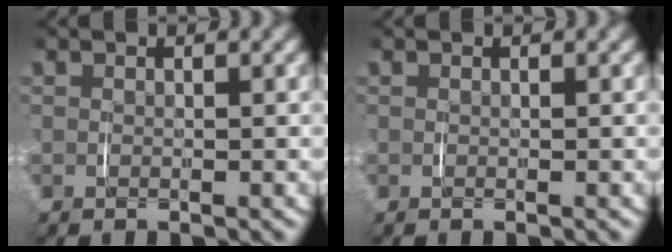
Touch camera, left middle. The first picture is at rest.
{"total": 0.0}